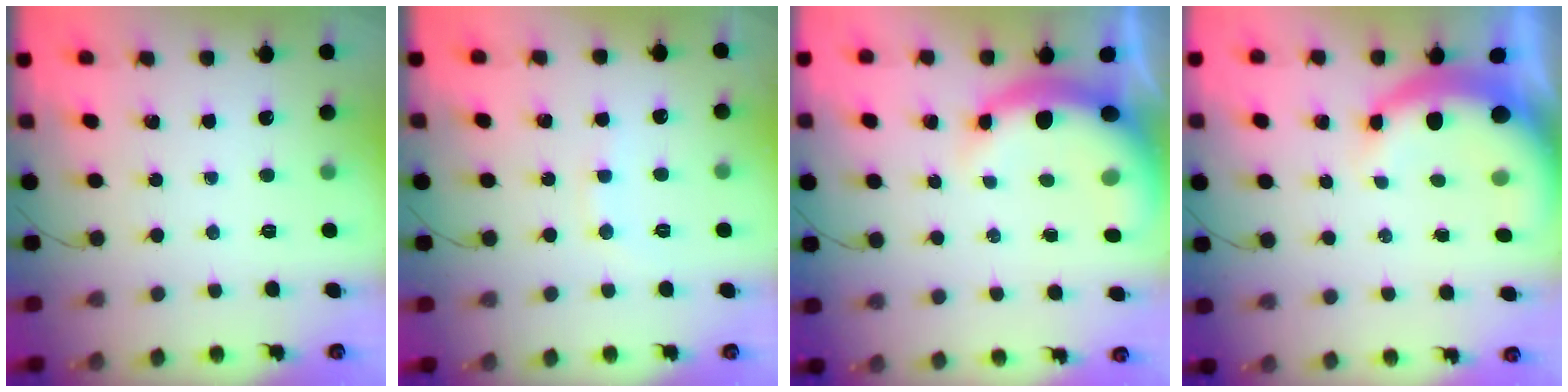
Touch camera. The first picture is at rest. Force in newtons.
{"total": 6.4, "press": 6.2, "slide": 1.4}
{"total": 8.0, "press": 7.7, "slide": 1.9}
{"total": 8.5, "press": 8.4, "slide": 1.5}